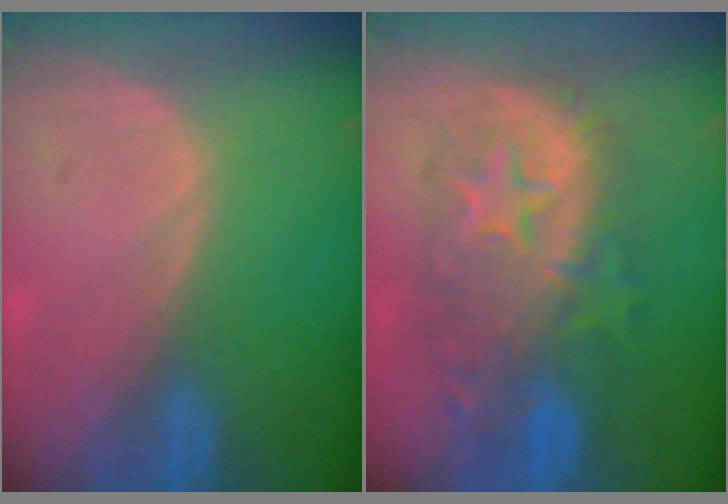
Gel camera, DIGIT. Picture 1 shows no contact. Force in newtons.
{"total": 10.3, "press": 10.2, "slide": 0.7}